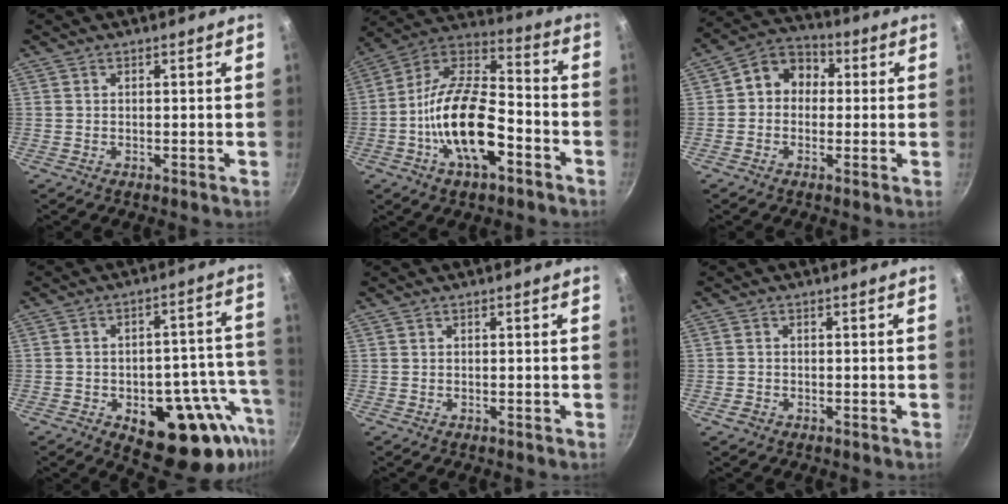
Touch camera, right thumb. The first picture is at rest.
{"total": 19.4, "force": [-6.6, 9.2, 15.7], "torque": [-0.268, 0.048, -0.135]}
{"total": 8.4, "force": [0.5, 7.1, 4.4], "torque": [-0.034, 0.024, -0.016]}
{"total": 19.8, "force": [-8.0, 10.4, 14.8], "torque": [-0.132, 0.027, -0.104]}
{"total": 0.0}
{"total": 1.6, "force": [-0.9, 1.2, 0.6], "torque": [-0.010, 0.004, -0.016]}